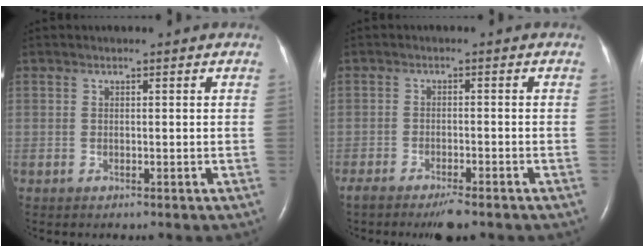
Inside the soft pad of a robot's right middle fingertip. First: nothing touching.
{"total": 5.5, "force": [-4.3, 1.0, 3.3], "torque": [-0.052, -0.011, -0.064]}